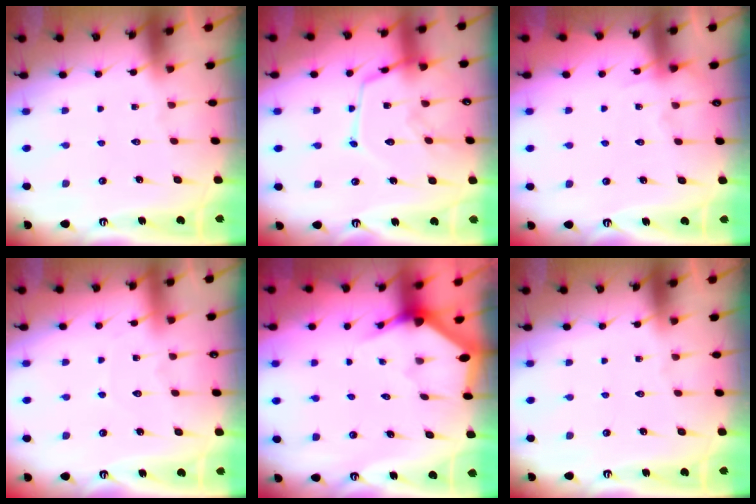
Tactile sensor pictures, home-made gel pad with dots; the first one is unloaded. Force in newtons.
{"total": 14.0, "press": 14.0, "slide": 1.0}
{"total": 5.1, "press": 5.1, "slide": 0.7}
{"total": 2.9, "press": 2.9, "slide": 0.3}
{"total": 2.9, "press": 2.9, "slide": 0.2}
{"total": 0.0}